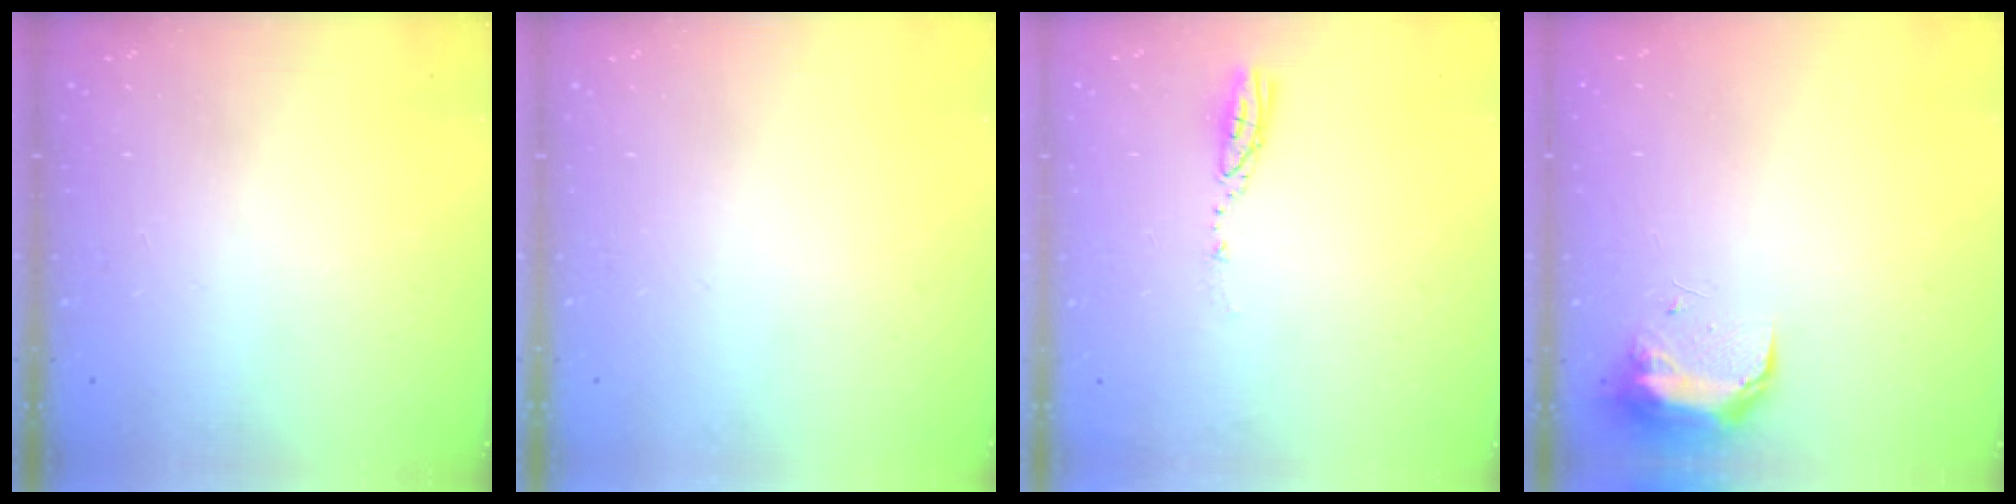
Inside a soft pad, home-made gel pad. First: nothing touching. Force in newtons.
{"total": 0.0}
{"total": 3.3, "press": 3.3, "slide": 0.2}
{"total": 8.9, "press": 8.8, "slide": 1.1}